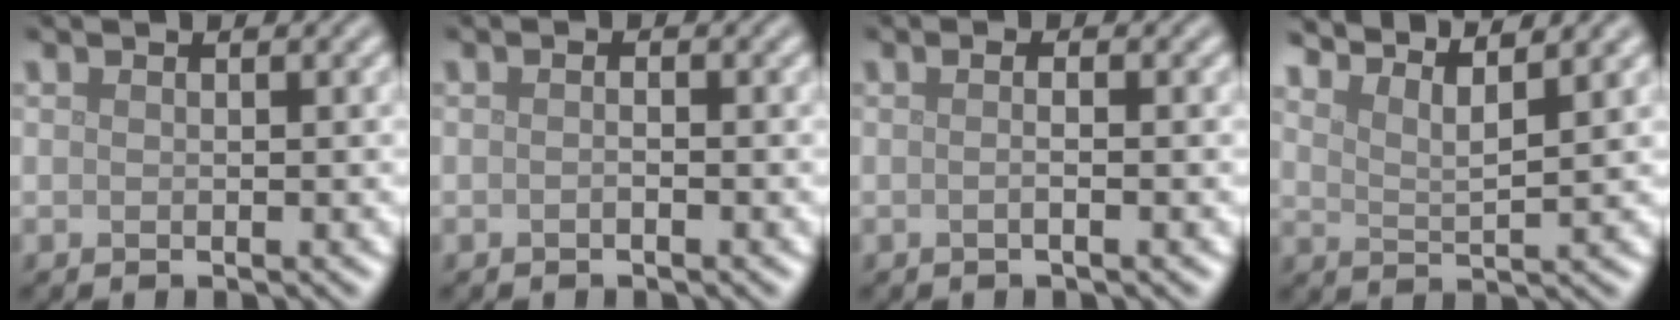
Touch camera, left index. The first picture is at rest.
{"total": 0.6, "force": [-0.3, 0.2, 0.5], "torque": [-0.012, -0.002, -0.007]}
{"total": 1.9, "force": [0.2, 0.8, 1.7], "torque": [-0.006, -0.004, -0.016]}
{"total": 5.6, "force": [4.9, 1.0, 2.5], "torque": [-0.026, 0.013, 0.055]}